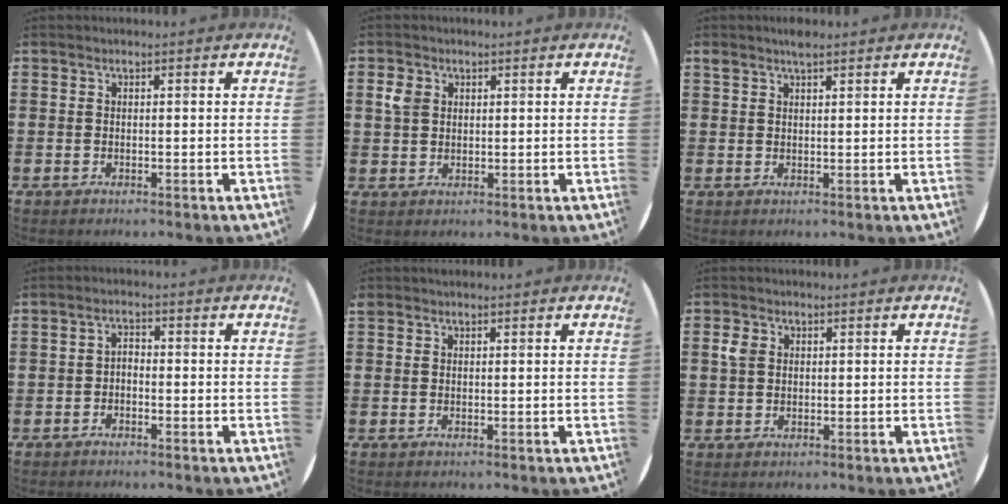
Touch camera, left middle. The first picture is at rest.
{"total": 2.8, "force": [1.4, 2.1, 1.0], "torque": [-0.018, 0.004, 0.026]}
{"total": 2.1, "force": [1.8, 0.6, 1.0], "torque": [-0.021, 0.004, 0.032]}
{"total": 1.1, "force": [-0.8, 0.5, 0.6], "torque": [-0.015, 0.002, -0.017]}
{"total": 0.8, "force": [0.7, 0.3, -0.1], "torque": [0.003, 0.004, 0.013]}
{"total": 2.2, "force": [1.0, 1.7, 1.0], "torque": [-0.016, 0.004, 0.017]}